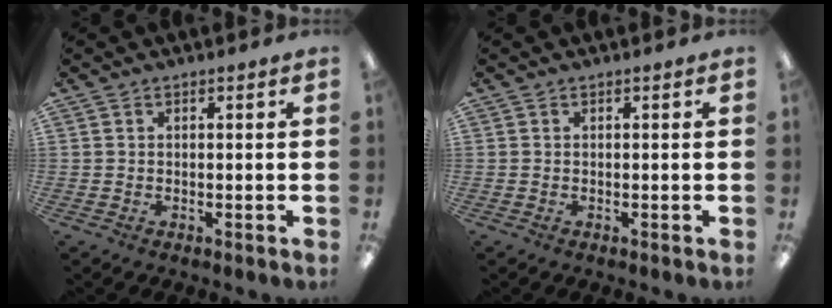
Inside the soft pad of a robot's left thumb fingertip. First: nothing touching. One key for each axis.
{"total": 0.0}